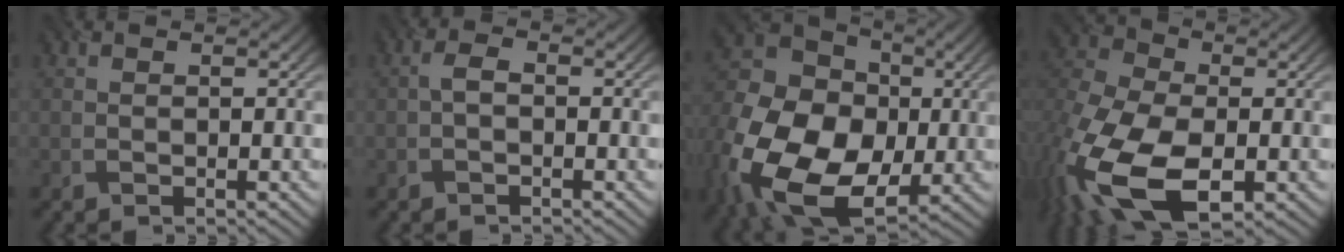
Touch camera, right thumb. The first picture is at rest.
{"total": 1.6, "force": [-0.4, 0.8, 1.4], "torque": [-0.031, 0.007, -0.011]}
{"total": 22.4, "force": [-5.2, 16.9, 13.7], "torque": [-0.312, -0.041, -0.109]}
{"total": 18.2, "force": [-7.2, 10.4, 13.1], "torque": [-0.333, -0.045, -0.133]}